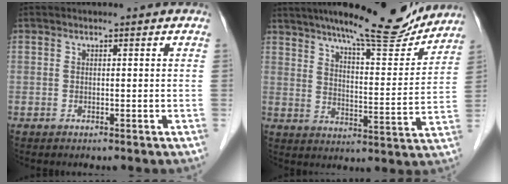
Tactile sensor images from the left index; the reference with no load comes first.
{"total": 17.4, "force": [15.1, 2.1, 8.4], "torque": [-0.123, -0.009, 0.214]}